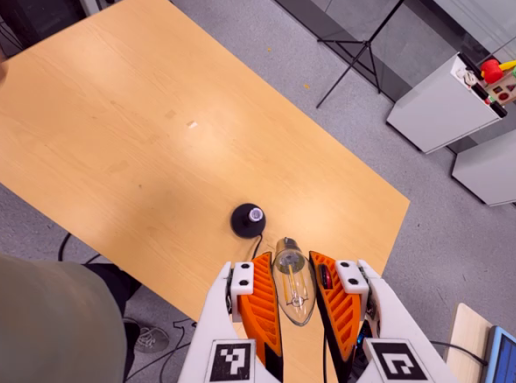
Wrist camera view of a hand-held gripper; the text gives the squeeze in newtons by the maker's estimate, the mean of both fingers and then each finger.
{"total": 15.8, "left": 17.2, "right": 14.4}